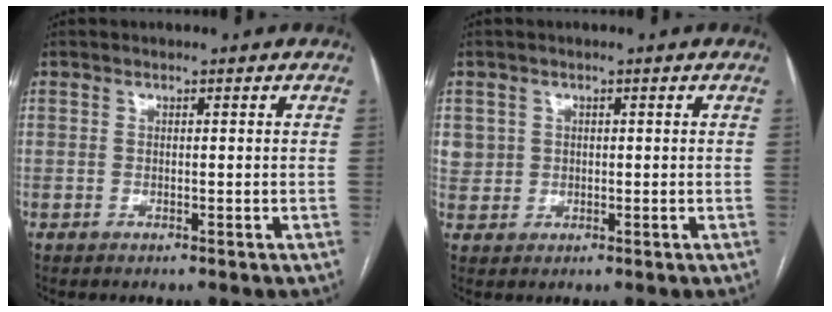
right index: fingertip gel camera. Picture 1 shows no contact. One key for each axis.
{"total": 2.9, "fx": 1.0, "fy": 2.8, "fz": 0.1, "tx": 0.011, "ty": 0.005, "tz": 0.019}